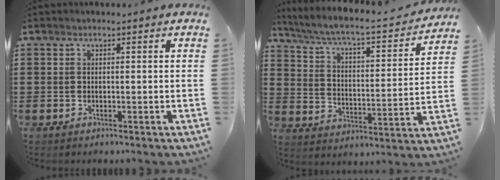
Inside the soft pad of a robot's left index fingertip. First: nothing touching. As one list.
[{"total": 5.2, "force": [4.5, 0.4, 2.7], "torque": [-0.074, -0.035, 0.066]}]